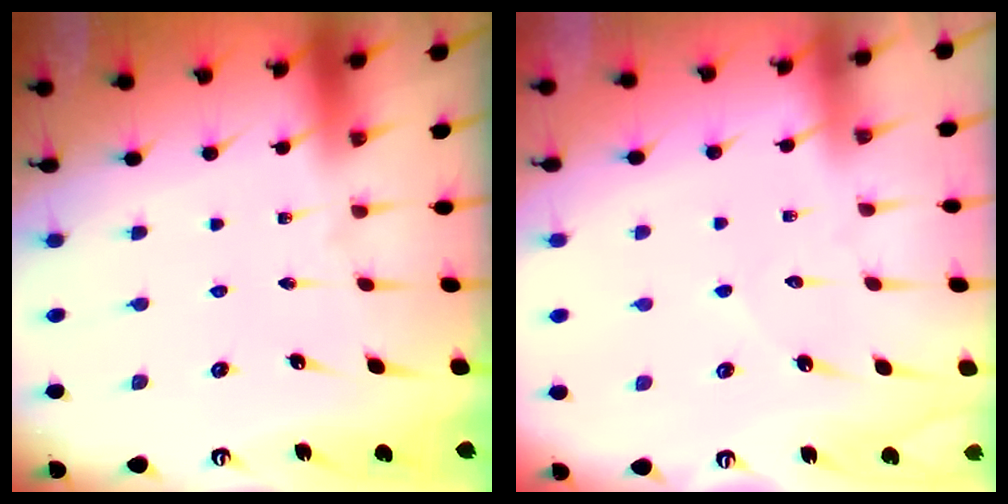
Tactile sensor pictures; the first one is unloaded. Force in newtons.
{"total": 3.3, "press": 3.3, "slide": 0.3}